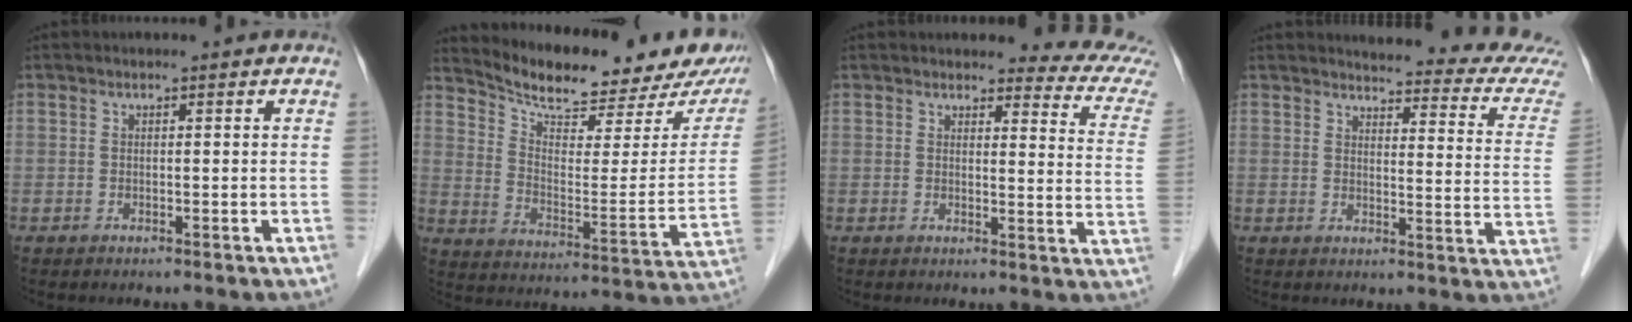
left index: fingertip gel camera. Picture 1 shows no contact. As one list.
[{"total": 19.3, "force": [18.2, 4.1, 5.0], "torque": [-0.069, -0.060, 0.243]}, {"total": 8.3, "force": [8.0, 0.8, 1.9], "torque": [-0.009, -0.065, 0.060]}, {"total": 15.4, "force": [14.9, 0.6, 3.7], "torque": [-0.026, -0.091, 0.139]}]